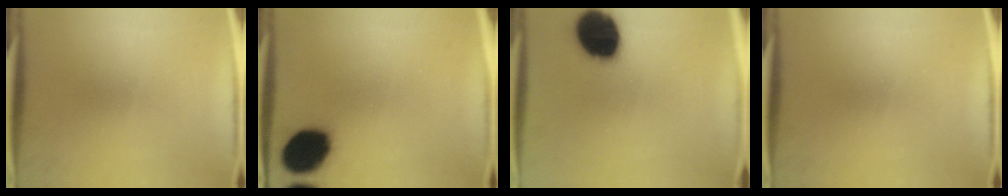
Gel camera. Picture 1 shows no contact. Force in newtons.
{"total": 15.5}
{"total": 19.6}
{"total": 0.0}